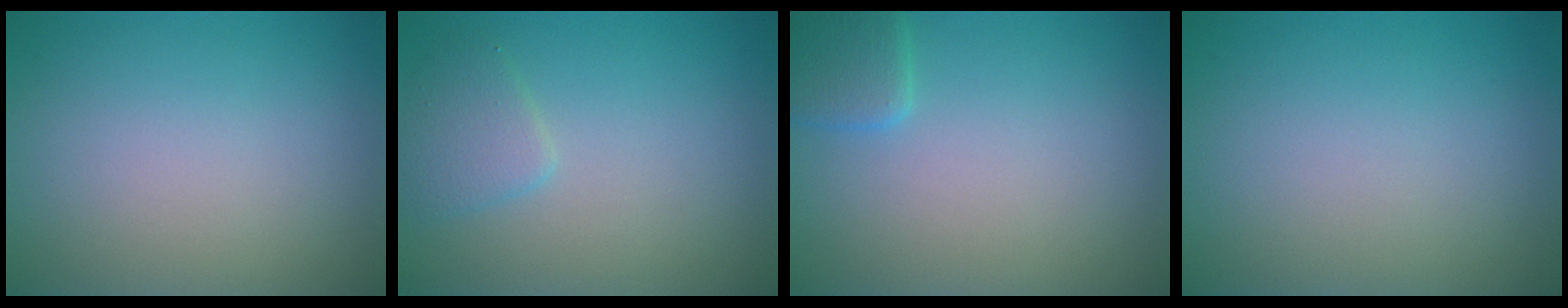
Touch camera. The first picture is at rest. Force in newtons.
{"total": 2.0, "press": 2.0, "slide": 0.1}
{"total": 2.1, "press": 2.1, "slide": 0.1}
{"total": 0.0}